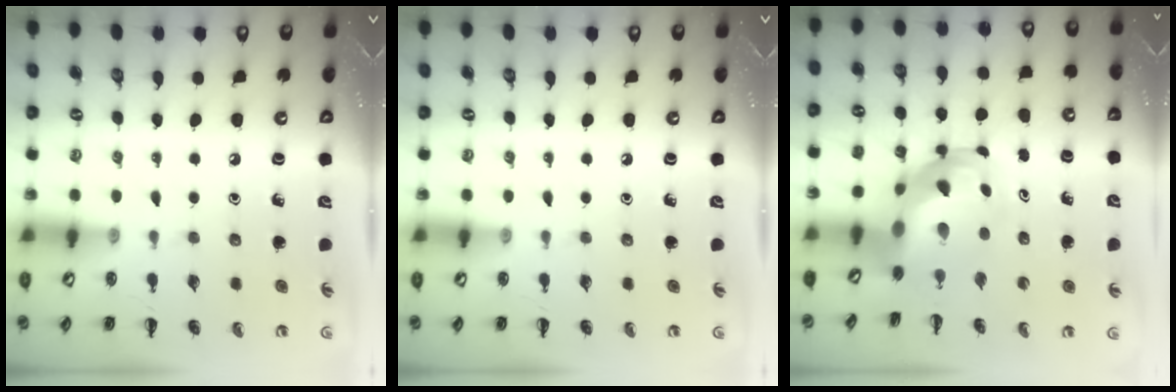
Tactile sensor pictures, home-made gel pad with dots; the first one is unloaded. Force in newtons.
{"total": 0.0}
{"total": 6.9, "press": 6.7, "slide": 1.8}